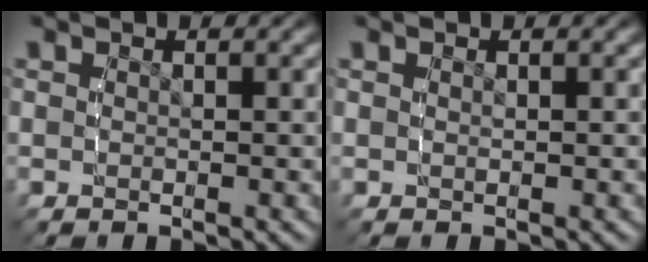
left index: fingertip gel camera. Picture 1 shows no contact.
{"total": 0.0}